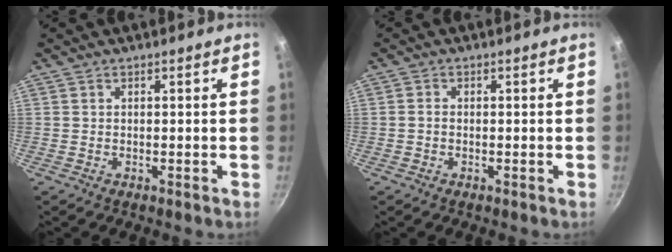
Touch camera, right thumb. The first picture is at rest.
{"total": 1.0, "force": [-0.3, 0.8, 0.6], "torque": [-0.009, 0.007, -0.005]}